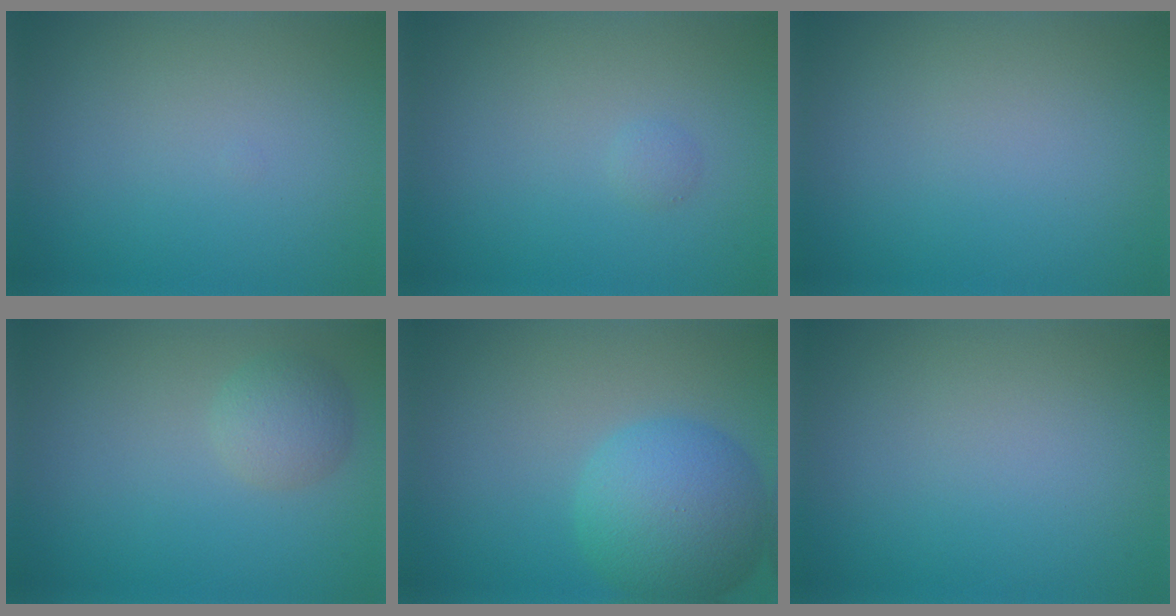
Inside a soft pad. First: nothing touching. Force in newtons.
{"total": 0.6, "press": 0.6, "slide": 0.1}
{"total": 0.0}
{"total": 2.2, "press": 2.2, "slide": 0.1}
{"total": 6.4, "press": 6.4, "slide": 0.3}
{"total": 0.0}